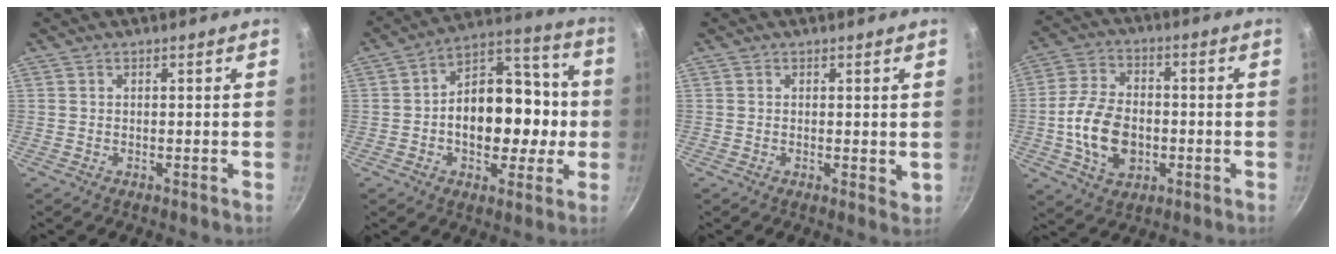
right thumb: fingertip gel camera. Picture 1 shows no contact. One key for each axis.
{"total": 18.4, "fx": -1.6, "fy": 12.4, "fz": 13.4, "tx": -0.151, "ty": 0.047, "tz": -0.032}
{"total": 1.9, "fx": 0.3, "fy": 1.0, "fz": 1.6, "tx": -0.021, "ty": -0.004, "tz": 0.003}
{"total": 12.8, "fx": -2.3, "fy": 8.8, "fz": 9.0, "tx": -0.149, "ty": 0.021, "tz": -0.043}